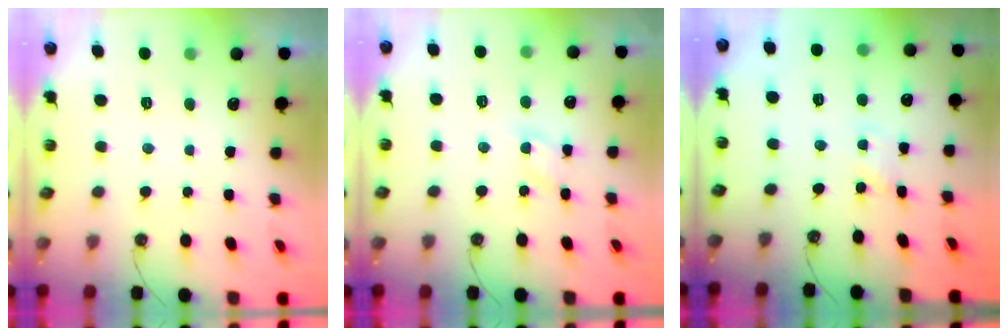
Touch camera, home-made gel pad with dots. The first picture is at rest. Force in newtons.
{"total": 7.0, "press": 6.9, "slide": 0.8}
{"total": 0.6, "press": 0.6, "slide": 0.1}